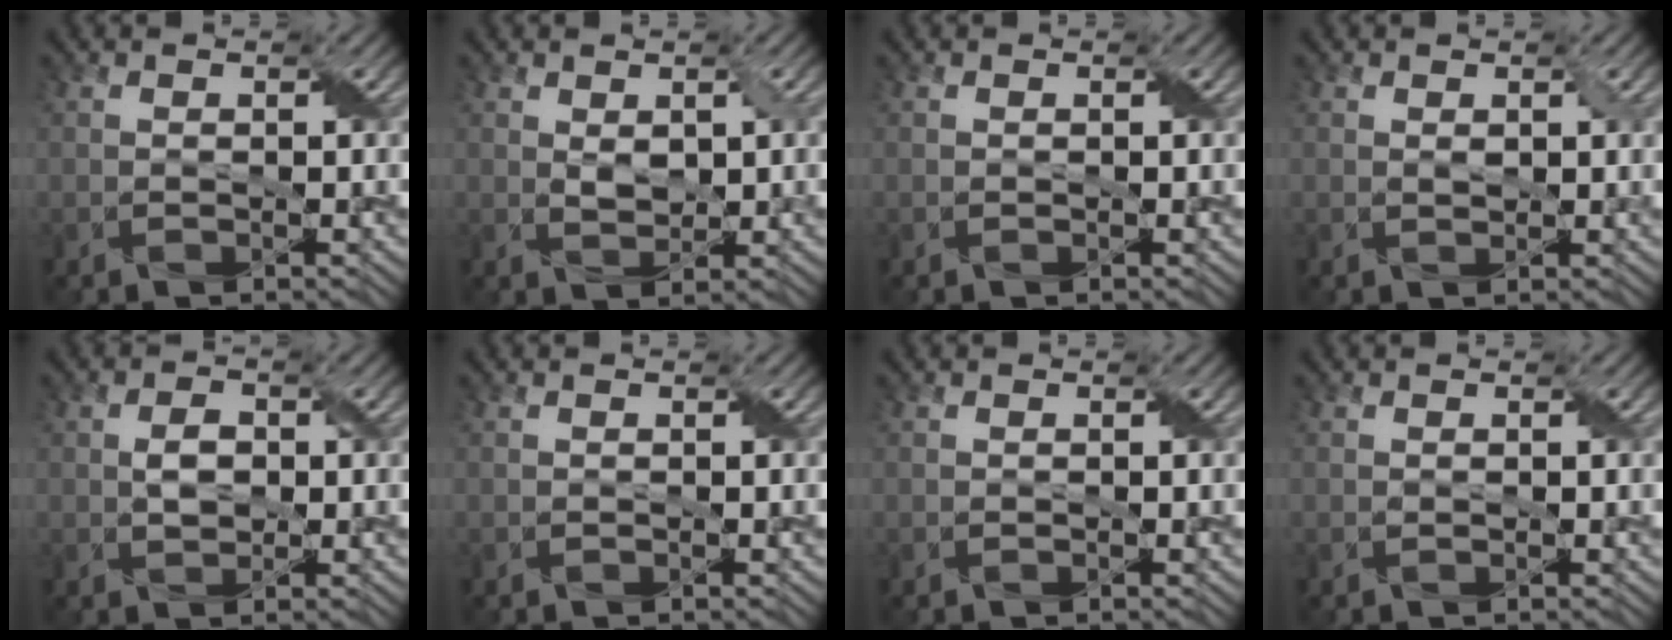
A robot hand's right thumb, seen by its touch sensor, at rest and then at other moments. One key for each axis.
{"total": 2.4, "fx": 0.6, "fy": 1.4, "fz": 1.8, "tx": -0.038, "ty": -0.002, "tz": 0.015}
{"total": 0.0}
{"total": 1.1, "fx": 0.4, "fy": 0.6, "fz": 0.8, "tx": -0.017, "ty": -0.003, "tz": 0.011}
{"total": 2.6, "fx": 0.1, "fy": 1.7, "fz": 1.9, "tx": -0.040, "ty": 0.001, "tz": 0.002}
{"total": 0.0}
{"total": 0.0}
{"total": 0.0}